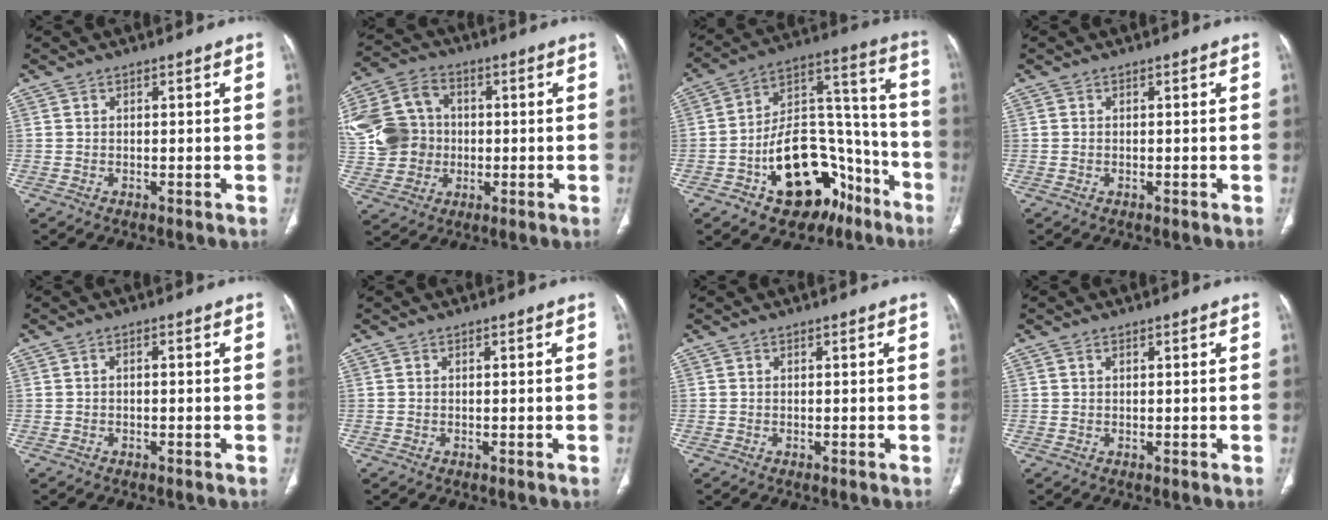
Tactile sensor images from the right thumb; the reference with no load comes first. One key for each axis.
{"total": 15.2, "fx": 0.2, "fy": 13.3, "fz": 7.4, "tx": -0.141, "ty": 0.022, "tz": 0.007}
{"total": 23.2, "fx": -10.6, "fy": 14.2, "fz": 15.0, "tx": -0.180, "ty": 0.103, "tz": -0.151}
{"total": 0.0}
{"total": 0.7, "fx": -0.2, "fy": 0.4, "fz": 0.5, "tx": -0.008, "ty": 0.004, "tz": -0.006}
{"total": 0.0}
{"total": 0.0}
{"total": 0.6, "fx": 0.3, "fy": 0.3, "fz": 0.3, "tx": -0.007, "ty": 0.002, "tz": 0.006}